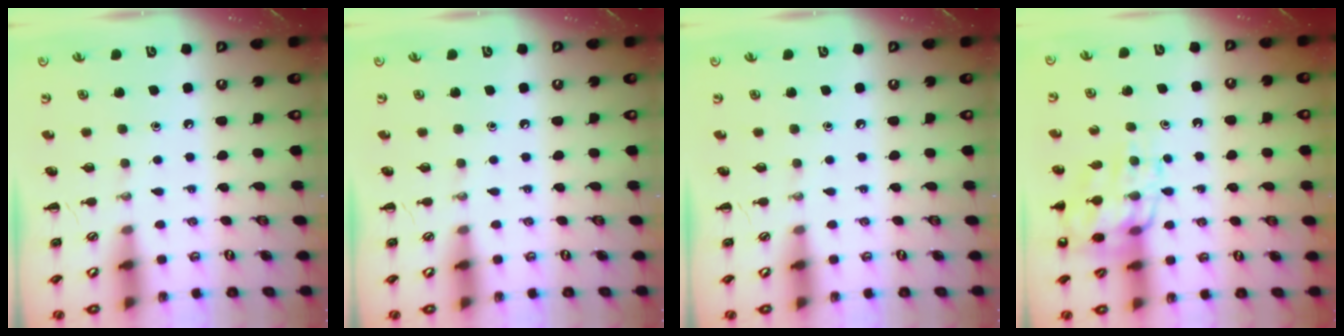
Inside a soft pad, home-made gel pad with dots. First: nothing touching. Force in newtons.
{"total": 0.0}
{"total": 0.0}
{"total": 15.7, "press": 15.4, "slide": 3.0}